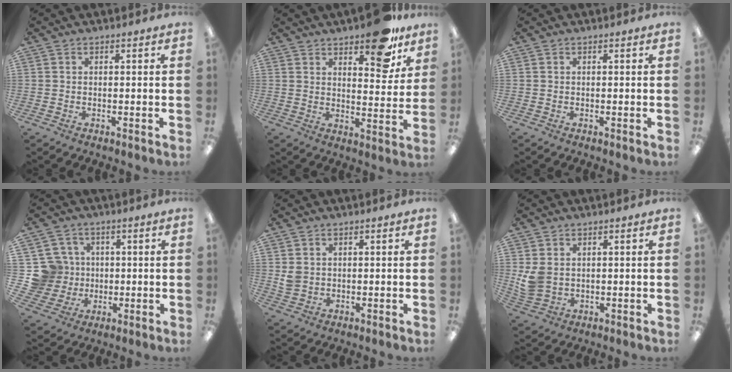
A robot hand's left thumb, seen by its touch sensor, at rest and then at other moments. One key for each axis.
{"total": 12.7, "fx": 9.3, "fy": 5.0, "fz": 7.0, "tx": -0.074, "ty": -0.062, "tz": 0.157}
{"total": 0.0}
{"total": 10.6, "fx": 1.5, "fy": 10.2, "fz": 2.2, "tx": -0.079, "ty": 0.000, "tz": 0.040}
{"total": 2.6, "fx": 0.7, "fy": 2.2, "fz": 1.3, "tx": -0.026, "ty": 0.001, "tz": 0.015}
{"total": 5.0, "fx": 1.4, "fy": 3.8, "fz": 3.0, "tx": -0.064, "ty": -0.006, "tz": 0.028}